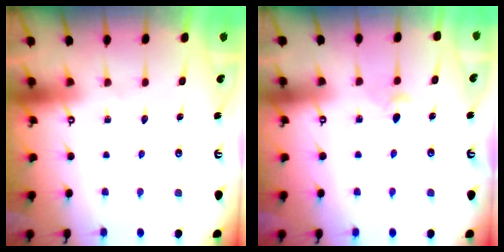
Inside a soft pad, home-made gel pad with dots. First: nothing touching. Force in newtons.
{"total": 3.8, "press": 3.7, "slide": 0.8}